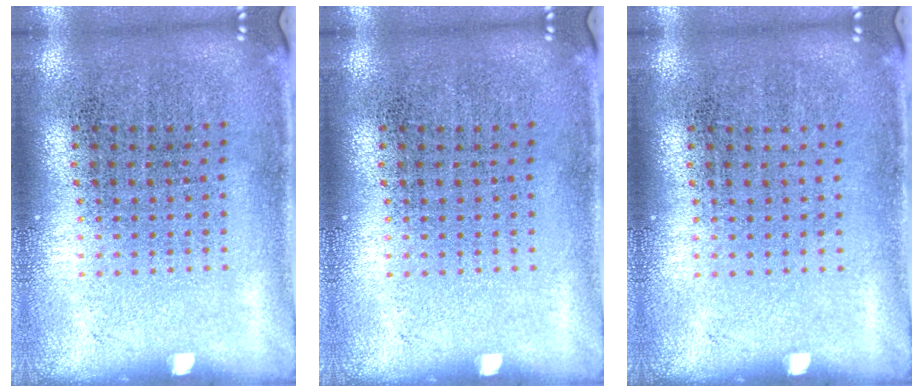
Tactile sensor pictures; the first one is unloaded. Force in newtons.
{"total": 0.0}
{"total": 0.0}